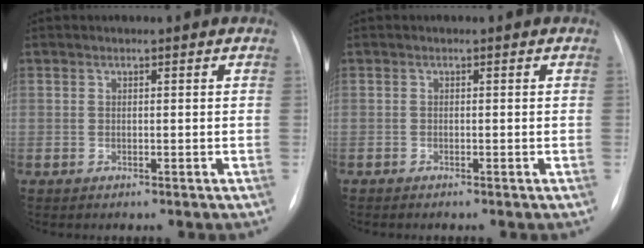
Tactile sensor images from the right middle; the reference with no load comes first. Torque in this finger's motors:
{"motor_torque": [-0.40, -0.16, 0.00, -0.01]}